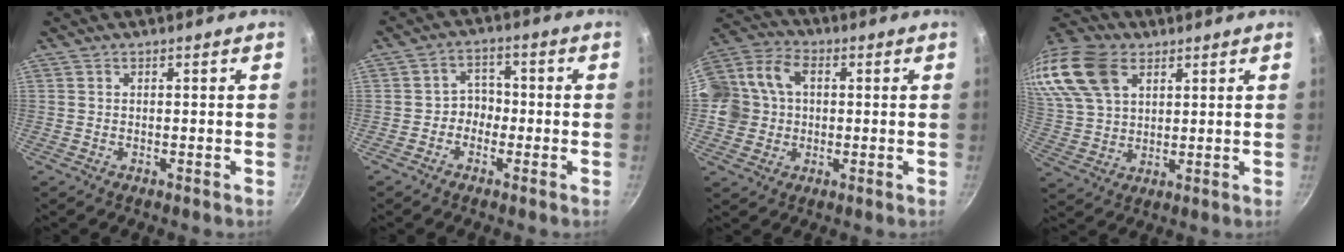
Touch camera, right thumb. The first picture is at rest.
{"total": 4.1, "force": [-1.3, 3.5, 1.7], "torque": [0.009, 0.021, -0.029]}
{"total": 13.9, "force": [1.2, 11.4, 7.9], "torque": [-0.141, 0.030, 0.010]}
{"total": 19.6, "force": [8.8, 12.8, 11.9], "torque": [-0.262, 0.014, 0.171]}